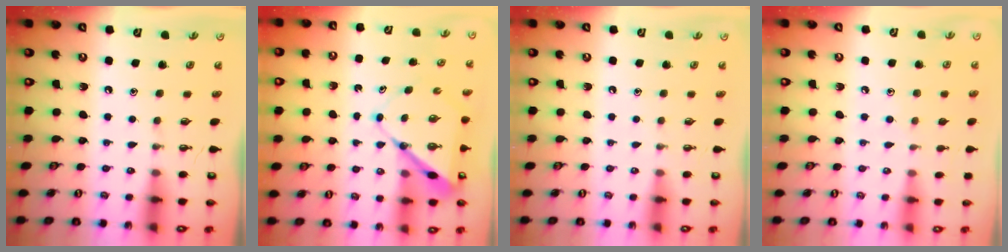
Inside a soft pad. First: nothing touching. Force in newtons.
{"total": 8.9, "press": 8.9, "slide": 0.9}
{"total": 0.0}
{"total": 6.1, "press": 6.1, "slide": 0.6}